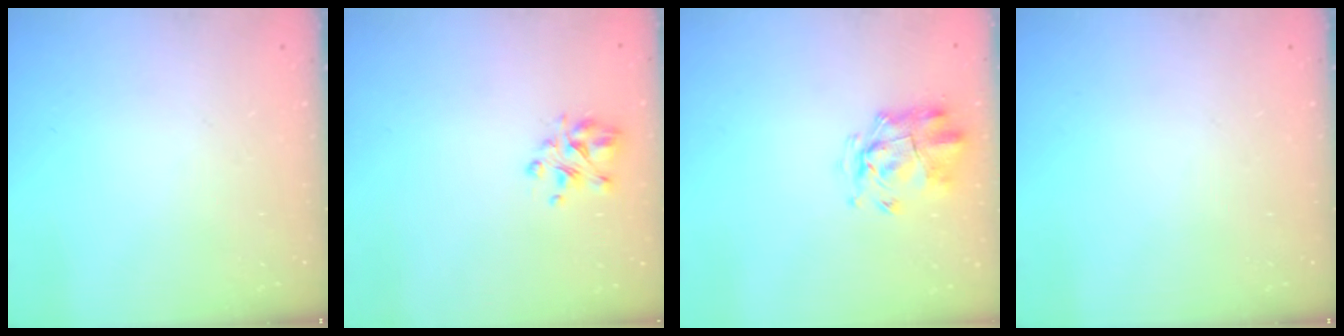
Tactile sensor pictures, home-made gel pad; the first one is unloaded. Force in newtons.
{"total": 5.0, "press": 4.6, "slide": 1.8}
{"total": 3.4, "press": 3.1, "slide": 1.5}
{"total": 0.0}